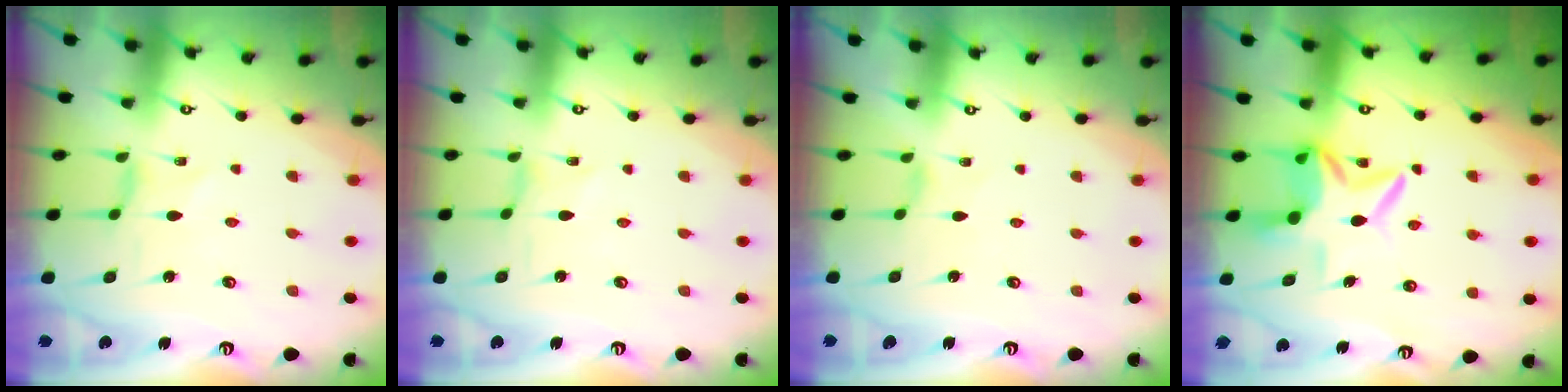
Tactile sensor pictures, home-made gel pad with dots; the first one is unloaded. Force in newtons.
{"total": 0.0}
{"total": 0.5, "press": 0.5, "slide": 0.2}
{"total": 8.2, "press": 8.1, "slide": 1.3}